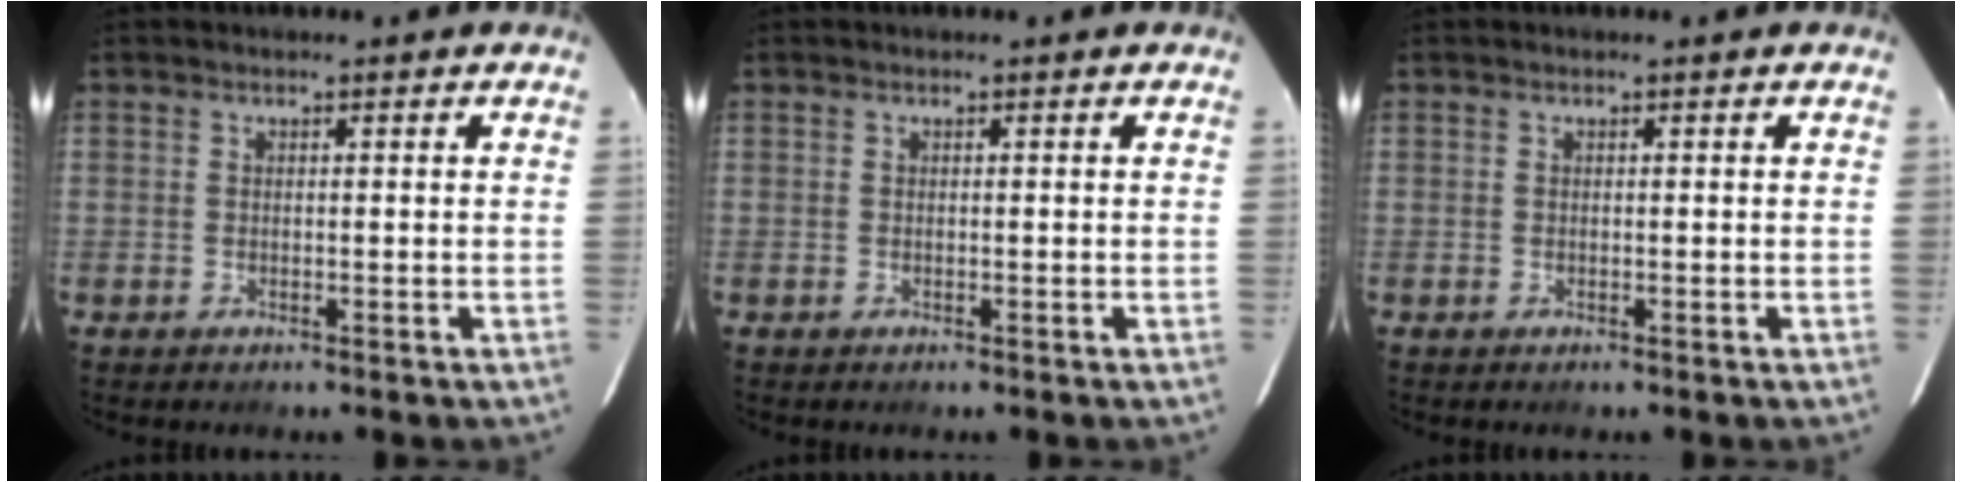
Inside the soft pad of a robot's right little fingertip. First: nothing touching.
{"total": 0.0}
{"total": 0.0}